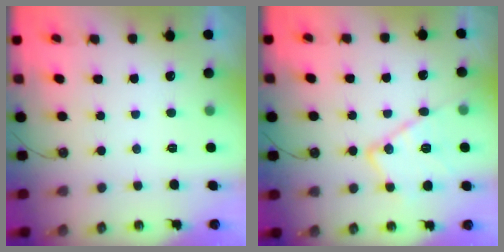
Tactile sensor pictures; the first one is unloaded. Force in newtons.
{"total": 14.6, "press": 14.6, "slide": 1.3}